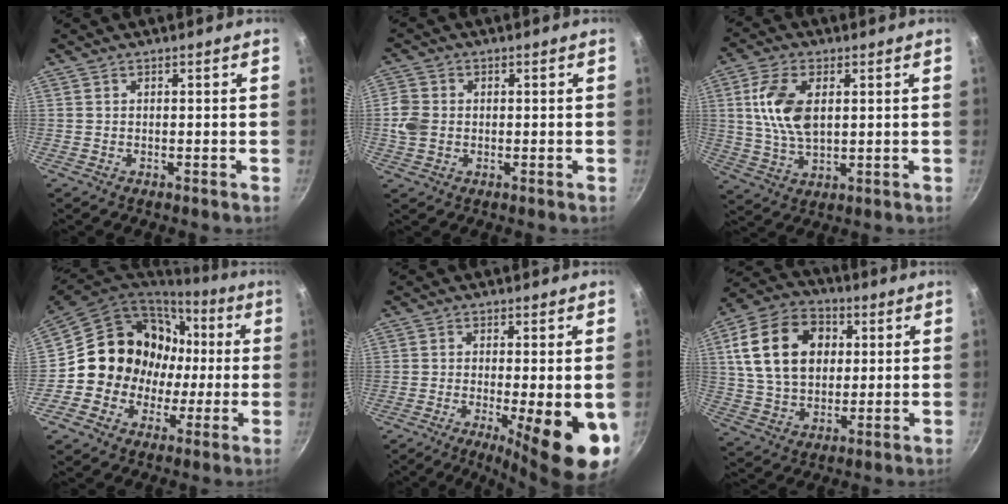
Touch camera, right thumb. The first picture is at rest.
{"total": 5.3, "force": [-0.2, 4.3, 3.1], "torque": [-0.055, 0.005, -0.006]}
{"total": 10.9, "force": [2.3, 6.1, 8.8], "torque": [-0.165, -0.006, 0.044]}
{"total": 16.4, "force": [-0.1, 15.2, 6.3], "torque": [-0.072, 0.042, -0.002]}
{"total": 14.9, "force": [-4.2, 3.9, 13.7], "torque": [-0.181, -0.008, -0.052]}
{"total": 18.1, "force": [4.1, 13.1, 11.8], "torque": [-0.190, 0.010, 0.067]}